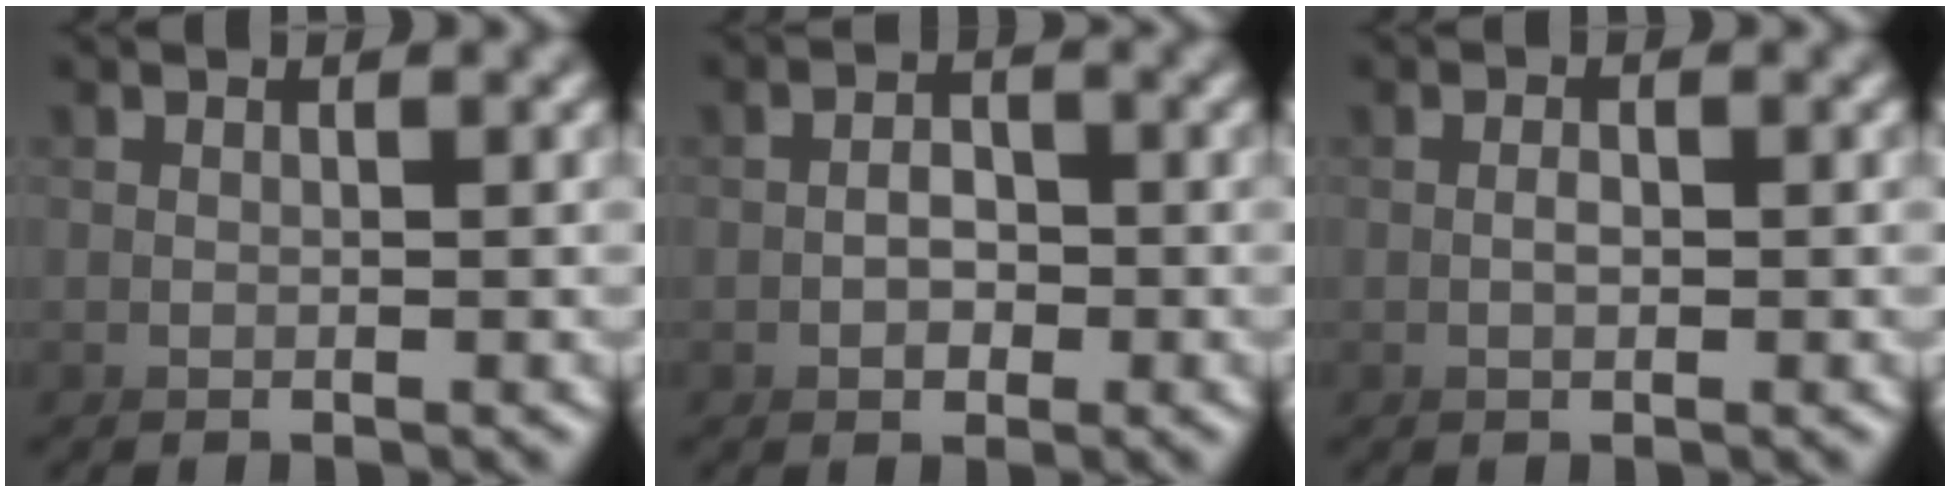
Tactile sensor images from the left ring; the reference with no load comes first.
{"total": 1.8, "force": [-0.7, 0.8, -1.5], "torque": [-0.007, -0.019, -0.008]}
{"total": 0.9, "force": [-0.1, -0.8, -0.4], "torque": [-0.002, -0.002, -0.004]}